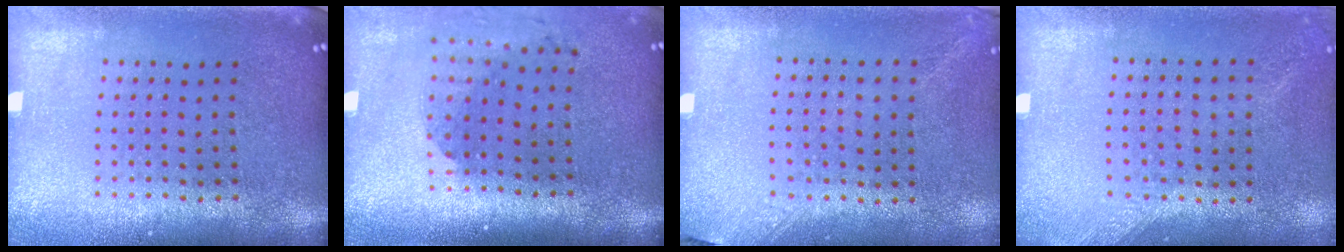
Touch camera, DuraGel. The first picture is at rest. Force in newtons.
{"total": 1.8, "press": 1.4, "slide": 1.1}
{"total": 1.3, "press": 1.0, "slide": 0.9}
{"total": 1.3, "press": 1.1, "slide": 0.7}